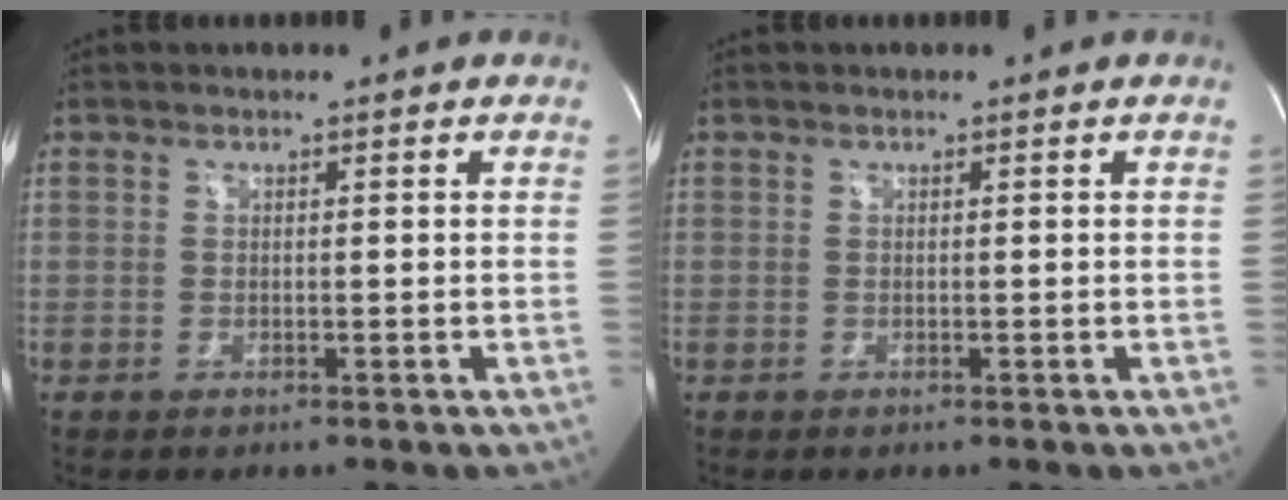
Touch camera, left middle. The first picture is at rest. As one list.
[{"total": 0.0}]